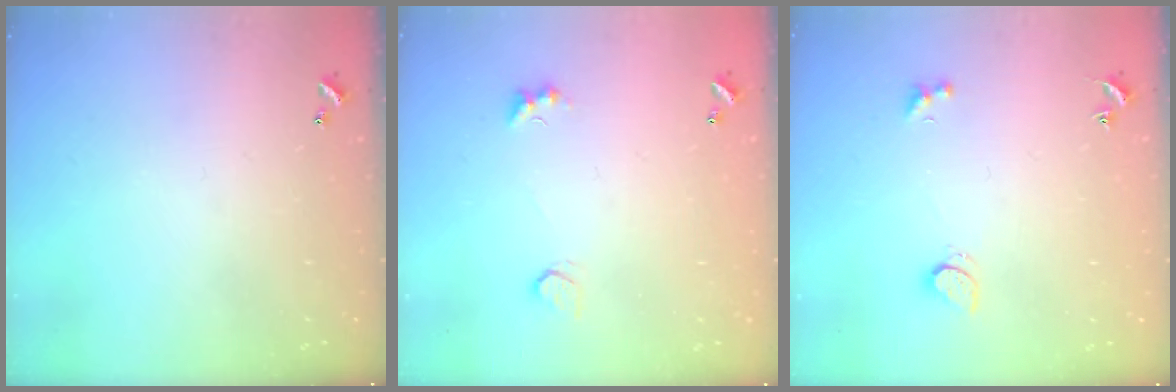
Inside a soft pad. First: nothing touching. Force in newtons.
{"total": 3.0, "press": 2.9, "slide": 0.8}
{"total": 2.5, "press": 2.4, "slide": 0.8}